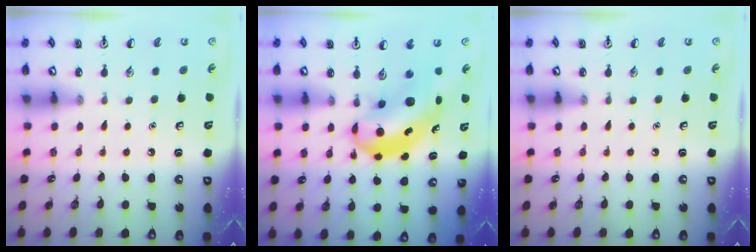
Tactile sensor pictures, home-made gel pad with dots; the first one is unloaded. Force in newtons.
{"total": 8.4, "press": 8.2, "slide": 1.8}
{"total": 0.0}